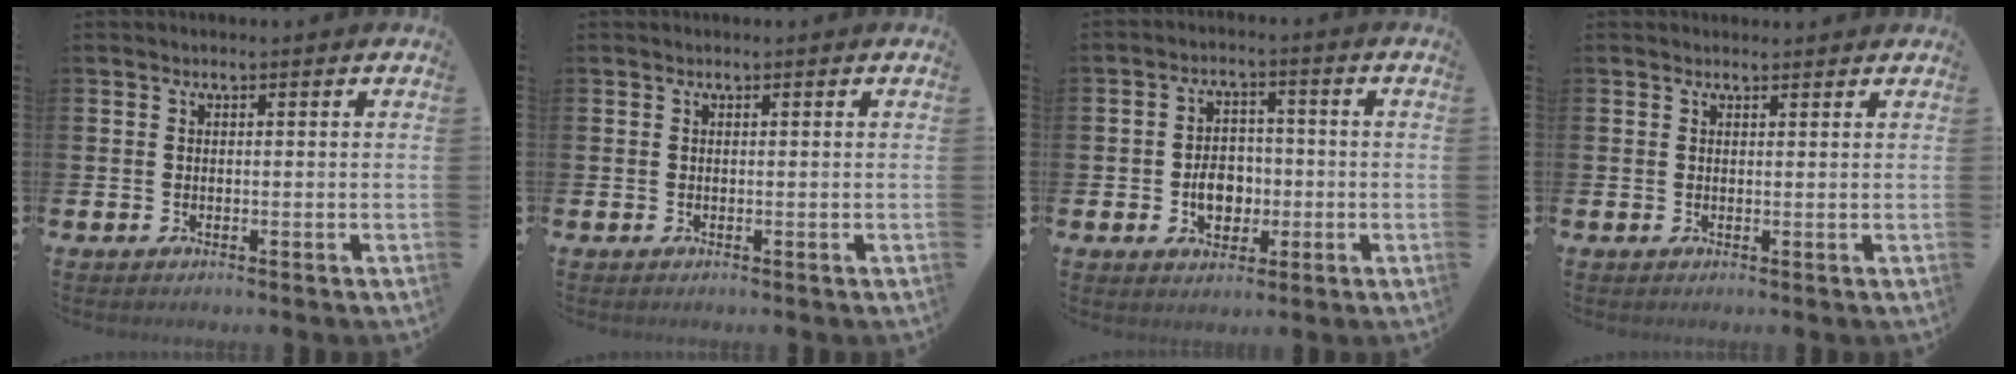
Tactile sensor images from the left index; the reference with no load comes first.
{"total": 0.0}
{"total": 4.9, "force": [-1.0, 3.7, 3.1], "torque": [-0.047, 0.002, -0.025]}
{"total": 1.1, "force": [1.0, 0.3, 0.0], "torque": [0.008, -0.001, 0.017]}